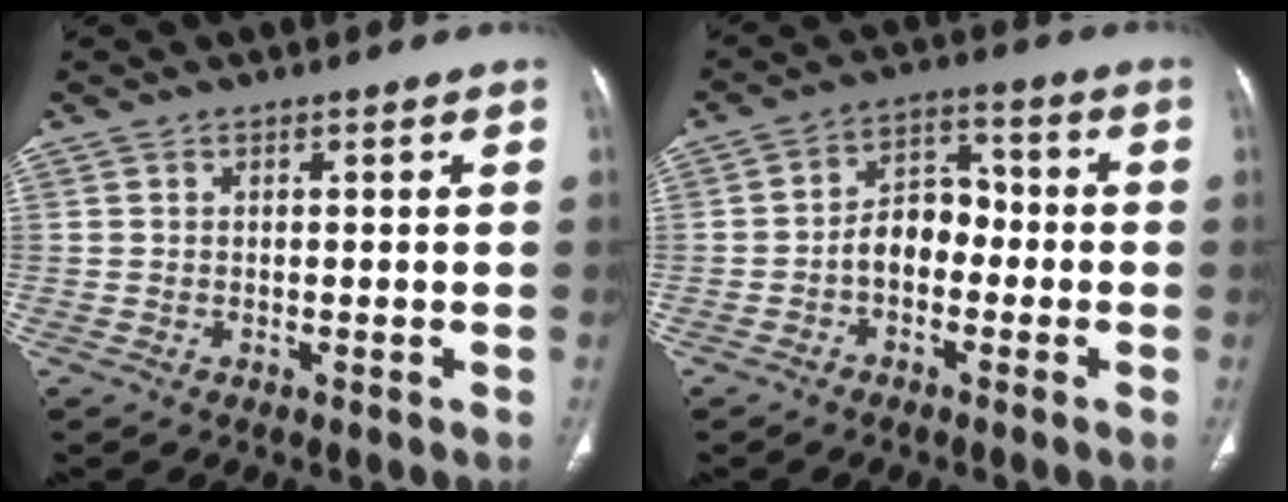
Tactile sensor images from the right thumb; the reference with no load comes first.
{"total": 7.1, "force": [-1.9, 5.0, 4.6], "torque": [-0.048, 0.037, -0.046]}